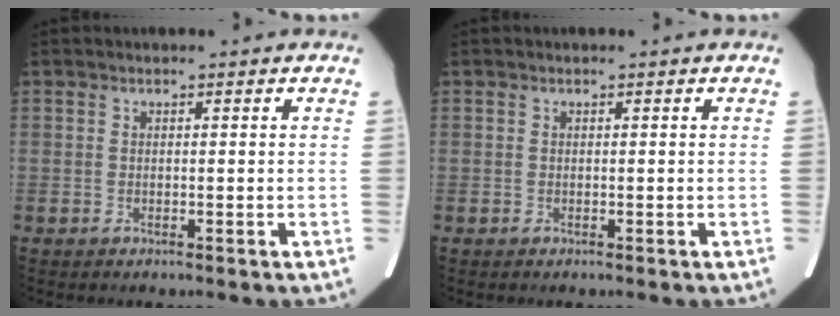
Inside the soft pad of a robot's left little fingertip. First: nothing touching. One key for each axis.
{"total": 0.0}